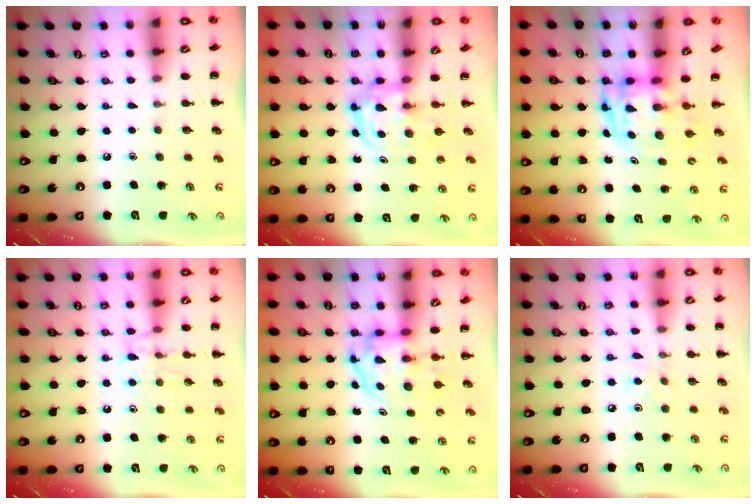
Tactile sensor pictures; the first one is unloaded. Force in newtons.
{"total": 3.1, "press": 3.1, "slide": 0.4}
{"total": 3.2, "press": 3.1, "slide": 0.7}
{"total": 9.2, "press": 9.1, "slide": 0.8}
{"total": 3.3, "press": 3.3, "slide": 0.5}
{"total": 3.9, "press": 3.6, "slide": 1.3}